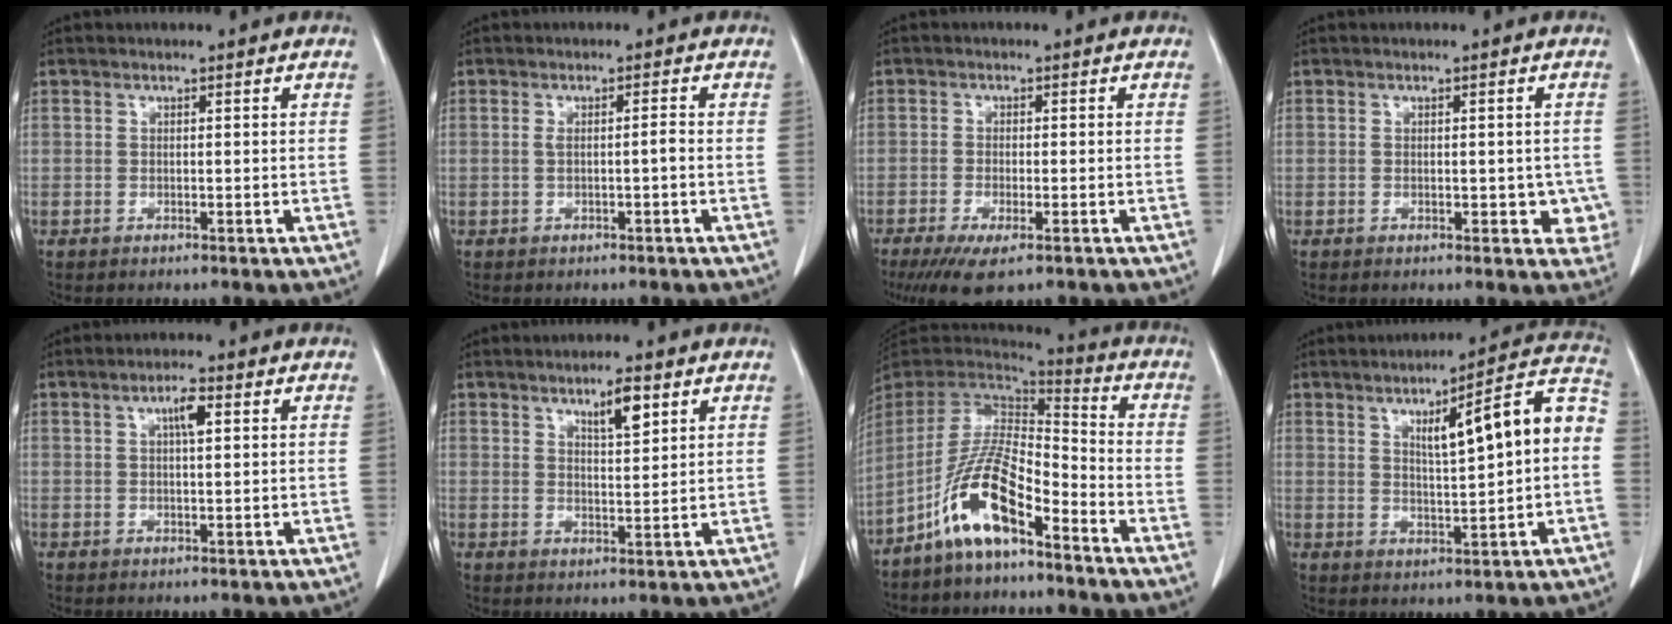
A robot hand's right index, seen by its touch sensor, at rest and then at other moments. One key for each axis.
{"total": 1.6, "fx": -0.3, "fy": 0.1, "fz": 1.6, "tx": -0.028, "ty": 0.001, "tz": -0.003}
{"total": 5.7, "fx": -3.6, "fy": 1.2, "fz": 4.3, "tx": -0.079, "ty": -0.016, "tz": -0.056}
{"total": 3.7, "fx": -0.5, "fy": 2.4, "fz": 2.7, "tx": -0.012, "ty": 0.008, "tz": -0.003}
{"total": 3.0, "fx": 1.1, "fy": 0.6, "fz": 2.7, "tx": -0.053, "ty": 0.002, "tz": 0.017}
{"total": 4.4, "fx": 2.6, "fy": 0.9, "fz": 3.4, "tx": -0.064, "ty": -0.005, "tz": 0.046}
{"total": 12.3, "fx": -7.5, "fy": 2.9, "fz": 9.3, "tx": -0.194, "ty": 0.005, "tz": -0.142}
{"total": 11.9, "fx": 1.7, "fy": 1.5, "fz": 11.7, "tx": -0.166, "ty": 0.029, "tz": 0.025}